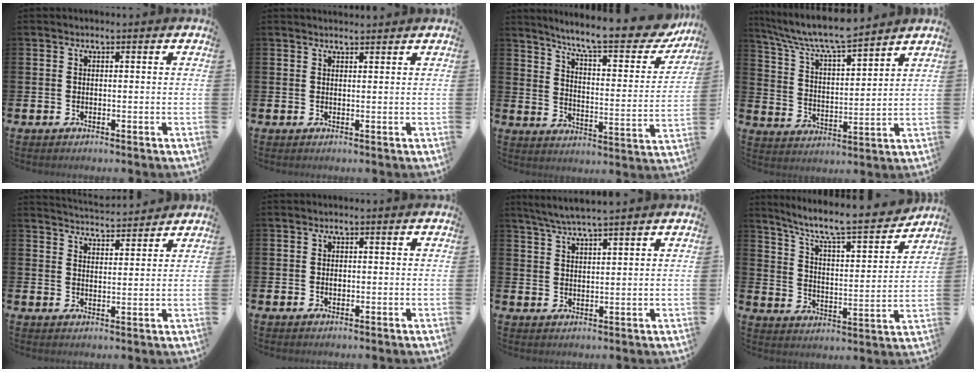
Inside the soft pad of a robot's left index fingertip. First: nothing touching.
{"total": 2.3, "force": [2.3, 0.2, 0.0], "torque": [0.006, -0.014, 0.040]}
{"total": 10.3, "force": [8.8, 1.5, 5.0], "torque": [-0.113, -0.064, 0.141]}
{"total": 8.4, "force": [7.8, 1.0, 3.0], "torque": [-0.095, -0.045, 0.137]}
{"total": 4.4, "force": [4.4, 0.1, -0.2], "torque": [-0.007, -0.032, 0.079]}
{"total": 0.8, "force": [0.0, 0.6, 0.5], "torque": [0.001, 0.000, -0.005]}
{"total": 4.6, "force": [4.3, -0.2, 1.7], "torque": [-0.049, -0.011, 0.078]}
{"total": 8.7, "force": [7.7, 1.3, 3.8], "torque": [-0.102, -0.057, 0.126]}